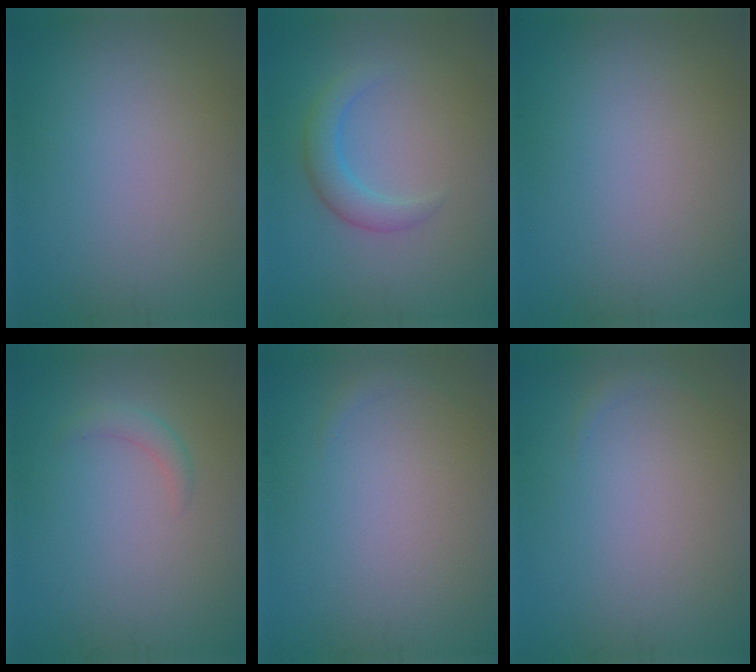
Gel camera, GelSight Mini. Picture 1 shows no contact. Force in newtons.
{"total": 2.6, "press": 2.6, "slide": 0.0}
{"total": 0.0}
{"total": 1.2, "press": 1.2, "slide": 0.1}
{"total": 0.5, "press": 0.5, "slide": 0.1}
{"total": 0.5, "press": 0.5, "slide": 0.1}